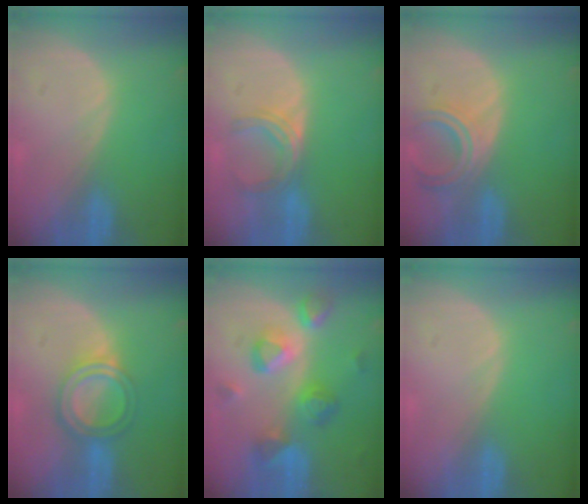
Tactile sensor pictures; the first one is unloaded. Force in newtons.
{"total": 5.1, "press": 4.5, "slide": 2.4}
{"total": 5.6, "press": 5.1, "slide": 2.2}
{"total": 6.0, "press": 5.4, "slide": 2.7}
{"total": 9.3, "press": 8.2, "slide": 4.3}
{"total": 0.0}